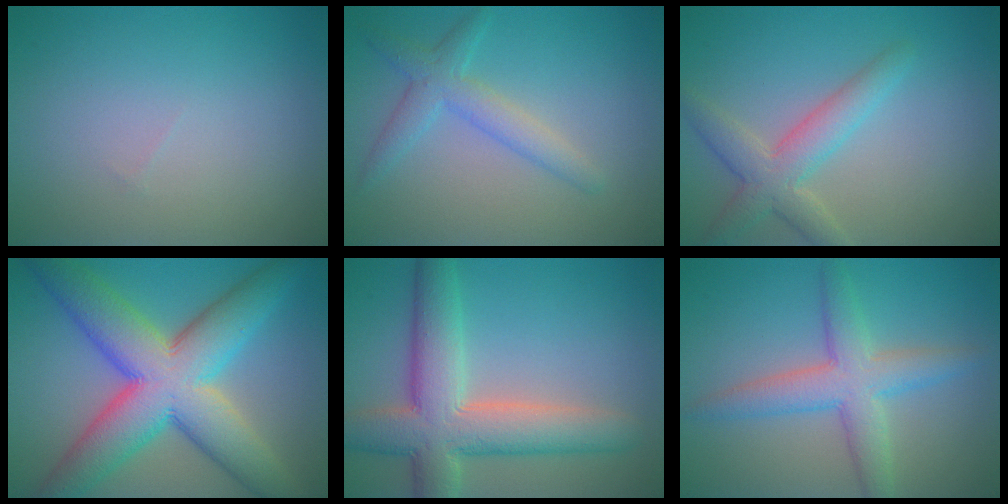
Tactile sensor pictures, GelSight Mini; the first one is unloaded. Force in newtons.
{"total": 2.9, "press": 2.9, "slide": 0.1}
{"total": 4.0, "press": 4.0, "slide": 0.3}
{"total": 12.2, "press": 12.2, "slide": 0.2}
{"total": 8.4, "press": 8.4, "slide": 0.8}
{"total": 4.9, "press": 4.9, "slide": 0.1}